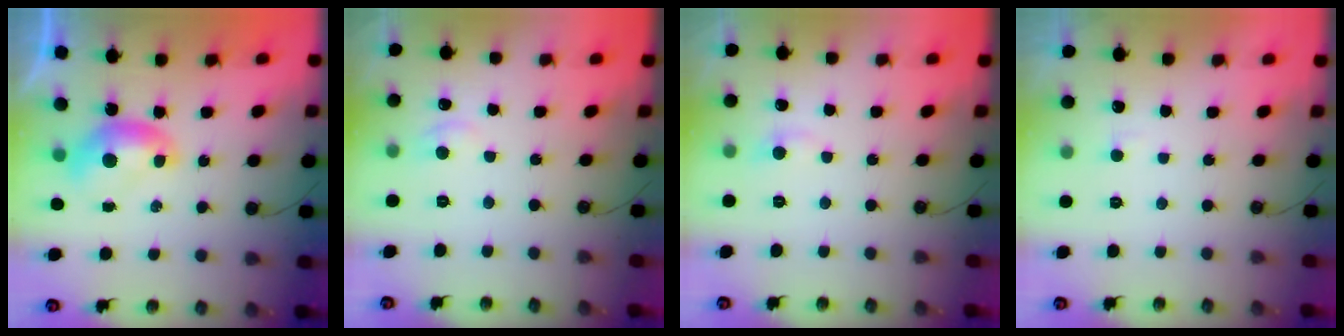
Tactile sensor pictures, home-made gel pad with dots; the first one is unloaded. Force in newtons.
{"total": 0.8, "press": 0.2, "slide": 0.8}
{"total": 1.1, "press": 0.8, "slide": 0.8}
{"total": 3.3, "press": 3.3, "slide": 0.2}